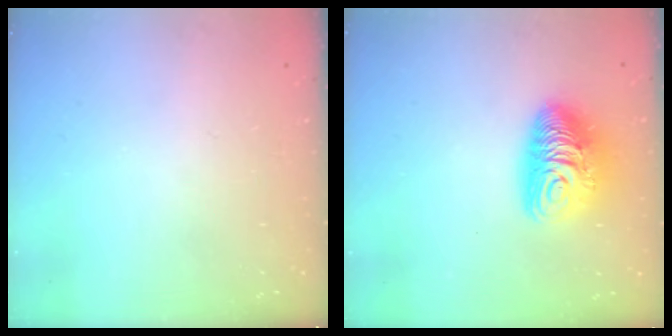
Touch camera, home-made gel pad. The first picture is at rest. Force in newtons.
{"total": 10.9, "press": 10.8, "slide": 1.2}